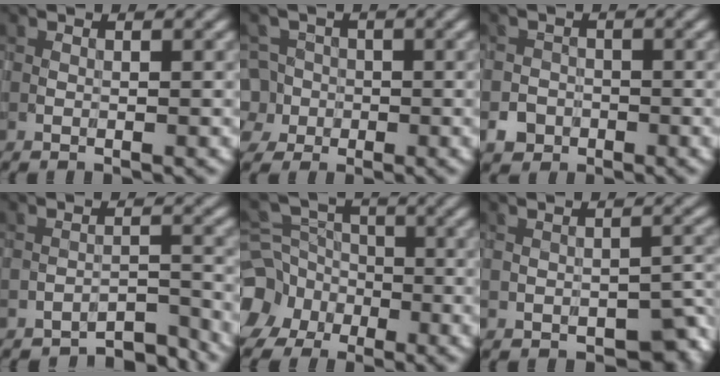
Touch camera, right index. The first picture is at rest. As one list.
[{"total": 5.8, "force": [-2.2, 5.3, 1.2], "torque": [-0.019, 0.009, -0.059]}, {"total": 2.3, "force": [-1.5, 1.8, 0.2], "torque": [0.007, 0.004, -0.023]}, {"total": 3.9, "force": [-3.8, 0.2, 0.2], "torque": [0.006, 0.010, -0.054]}, {"total": 9.6, "force": [-4.6, 8.2, 1.8], "torque": [-0.045, -0.025, -0.093]}, {"total": 3.5, "force": [-1.7, 2.2, 2.2], "torque": [-0.018, -0.003, -0.017]}]